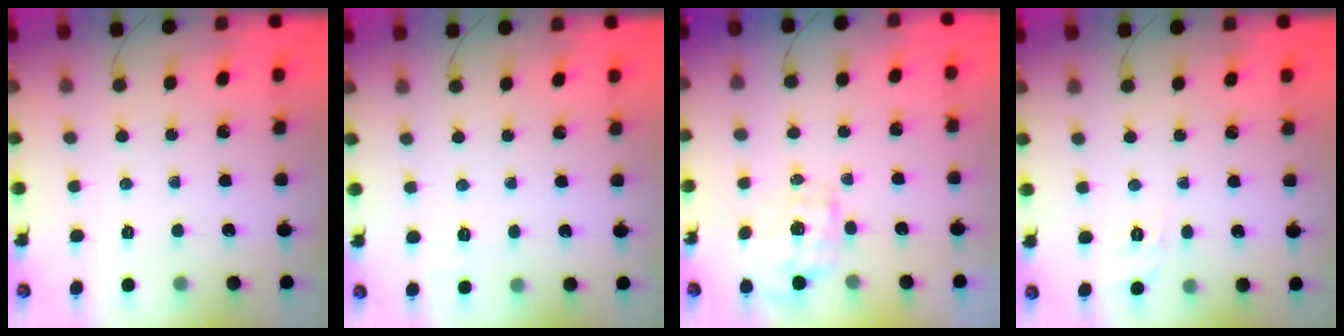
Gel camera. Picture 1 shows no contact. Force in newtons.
{"total": 1.6, "press": 0.1, "slide": 1.6}
{"total": 1.8, "press": 1.7, "slide": 0.5}
{"total": 1.8, "press": 0.0, "slide": 1.8}